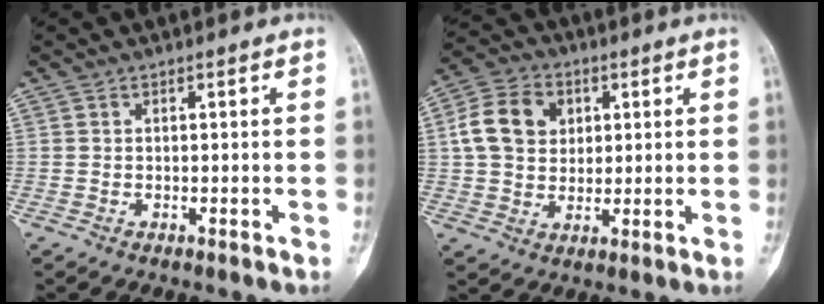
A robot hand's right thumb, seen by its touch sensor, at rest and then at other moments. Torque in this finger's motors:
{"motor_torque": [0.55, 0.65, 1.02, -0.24, 0.01]}